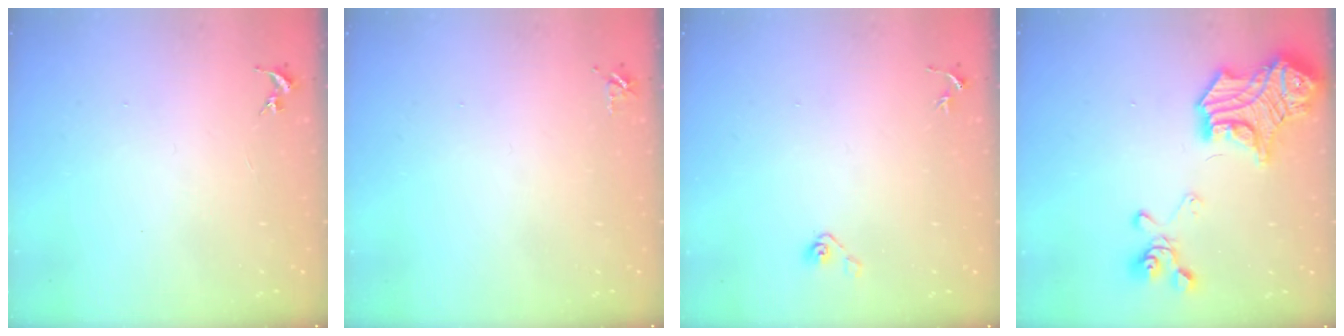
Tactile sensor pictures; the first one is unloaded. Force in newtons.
{"total": 4.1, "press": 4.1, "slide": 0.5}
{"total": 3.8, "press": 3.3, "slide": 1.9}
{"total": 25.4, "press": 25.3, "slide": 2.3}